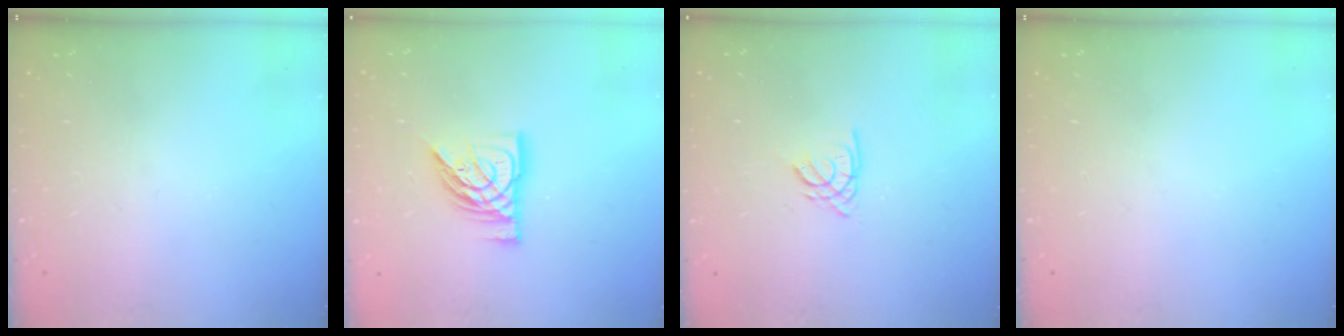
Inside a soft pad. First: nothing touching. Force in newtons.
{"total": 12.8, "press": 12.7, "slide": 1.5}
{"total": 2.2, "press": 2.2, "slide": 0.0}
{"total": 0.0}